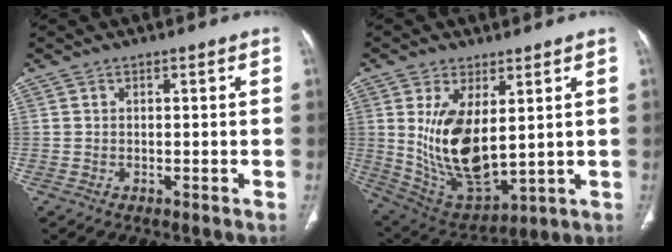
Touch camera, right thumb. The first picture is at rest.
{"total": 15.2, "force": [2.7, 7.6, 13.0], "torque": [-0.234, -0.025, 0.078]}